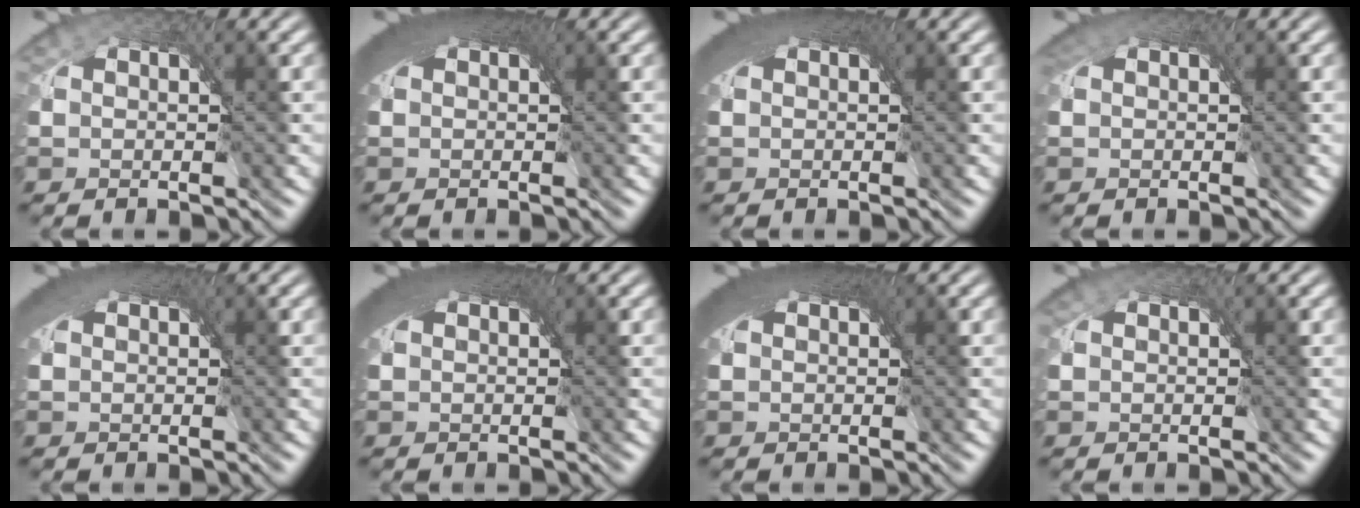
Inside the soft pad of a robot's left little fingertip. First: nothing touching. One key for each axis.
{"total": 6.9, "fx": 2.0, "fy": 4.1, "fz": 5.2, "tx": -0.094, "ty": -0.007, "tz": 0.028}
{"total": 6.3, "fx": 2.1, "fy": 3.7, "fz": 4.8, "tx": -0.087, "ty": -0.006, "tz": 0.029}
{"total": 2.0, "fx": 0.6, "fy": 1.7, "fz": 0.9, "tx": -0.023, "ty": -0.004, "tz": 0.006}
{"total": 5.5, "fx": 2.0, "fy": 3.1, "fz": 4.1, "tx": -0.079, "ty": -0.009, "tz": 0.031}
{"total": 7.0, "fx": 2.0, "fy": 4.2, "fz": 5.3, "tx": -0.094, "ty": -0.006, "tz": 0.028}
{"total": 7.3, "fx": 2.0, "fy": 4.3, "fz": 5.5, "tx": -0.099, "ty": -0.006, "tz": 0.028}
{"total": 0.0}